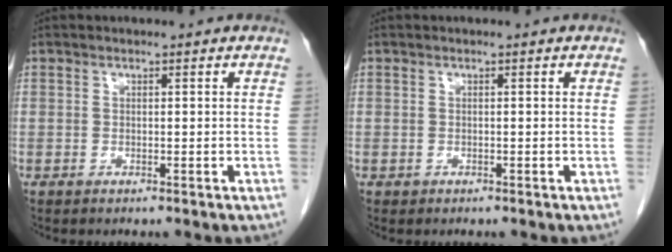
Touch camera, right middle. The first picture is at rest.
{"total": 0.0}